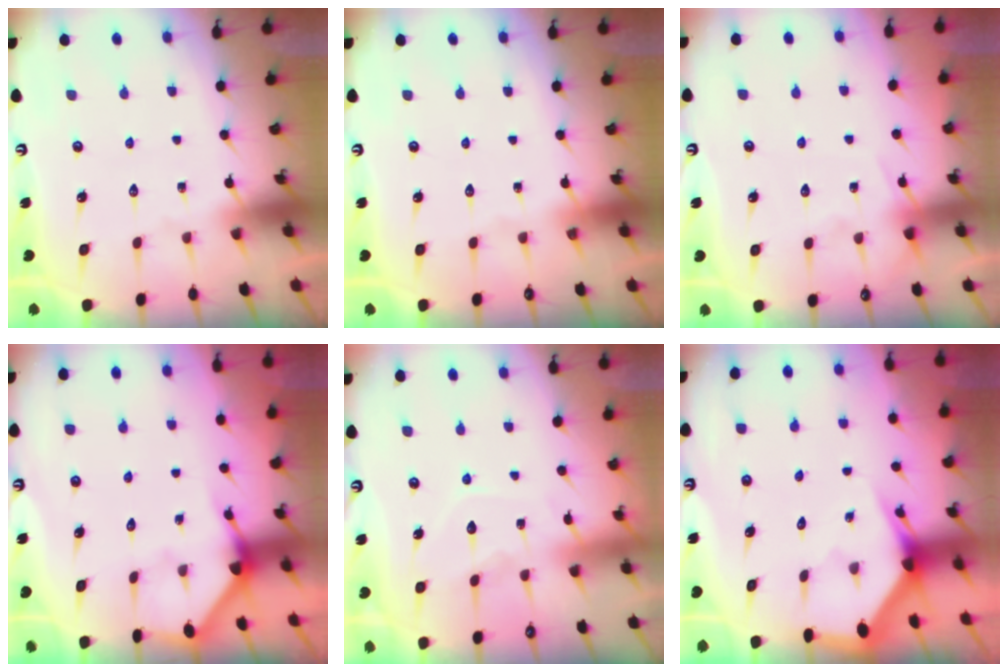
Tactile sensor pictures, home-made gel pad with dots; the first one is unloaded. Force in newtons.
{"total": 0.0}
{"total": 6.0, "press": 5.9, "slide": 0.8}
{"total": 2.3, "press": 2.3, "slide": 0.2}
{"total": 6.6, "press": 6.6, "slide": 0.7}
{"total": 3.1, "press": 3.1, "slide": 0.1}